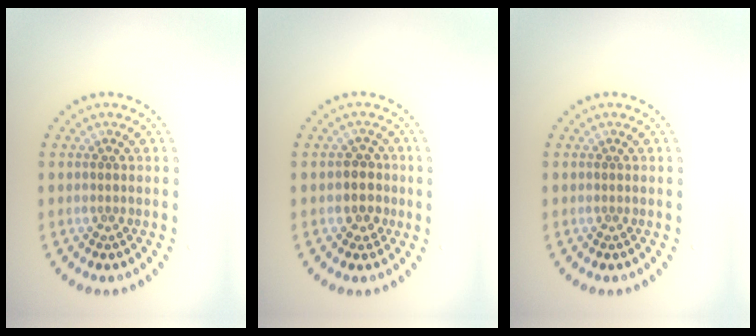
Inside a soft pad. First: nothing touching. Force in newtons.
{"total": 2.1, "press": 1.9, "slide": 0.9}
{"total": 0.0}